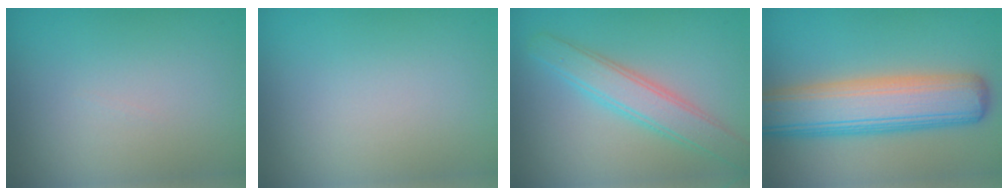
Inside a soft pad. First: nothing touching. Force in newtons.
{"total": 0.0}
{"total": 3.9, "press": 3.9, "slide": 0.1}
{"total": 8.8, "press": 8.8, "slide": 0.4}